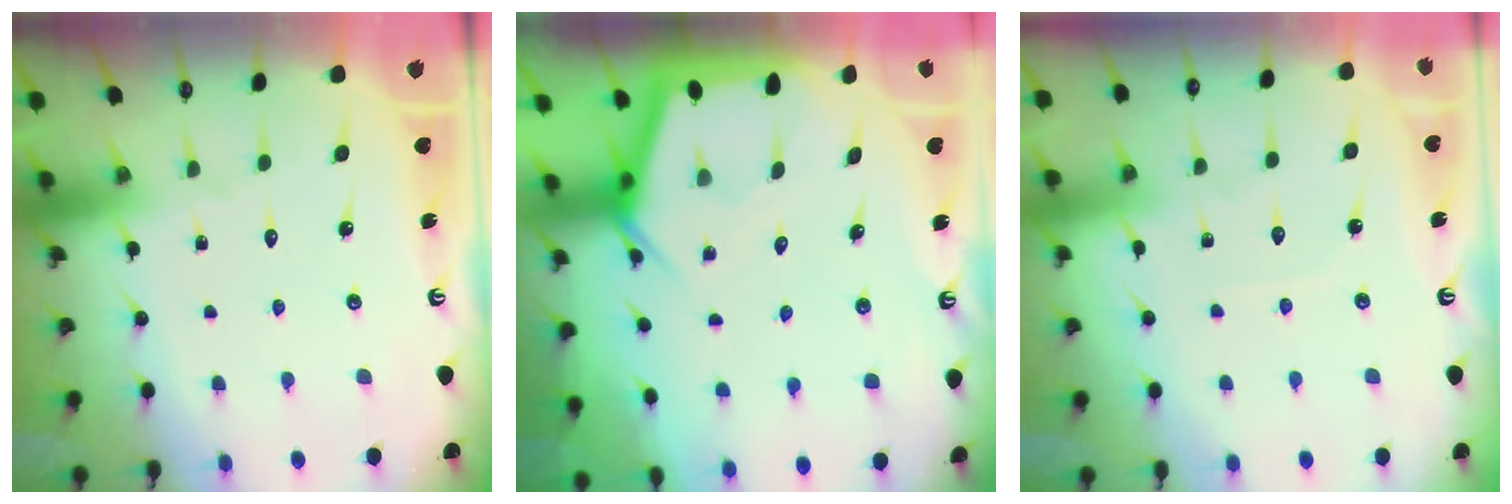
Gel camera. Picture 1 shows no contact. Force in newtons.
{"total": 5.2, "press": 5.2, "slide": 0.6}
{"total": 3.6, "press": 3.6, "slide": 0.4}